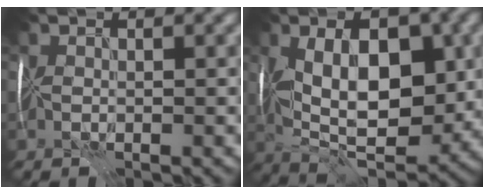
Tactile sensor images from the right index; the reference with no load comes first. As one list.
[{"total": 10.2, "force": [0.6, 5.3, 8.7], "torque": [-0.129, -0.001, 0.010]}]